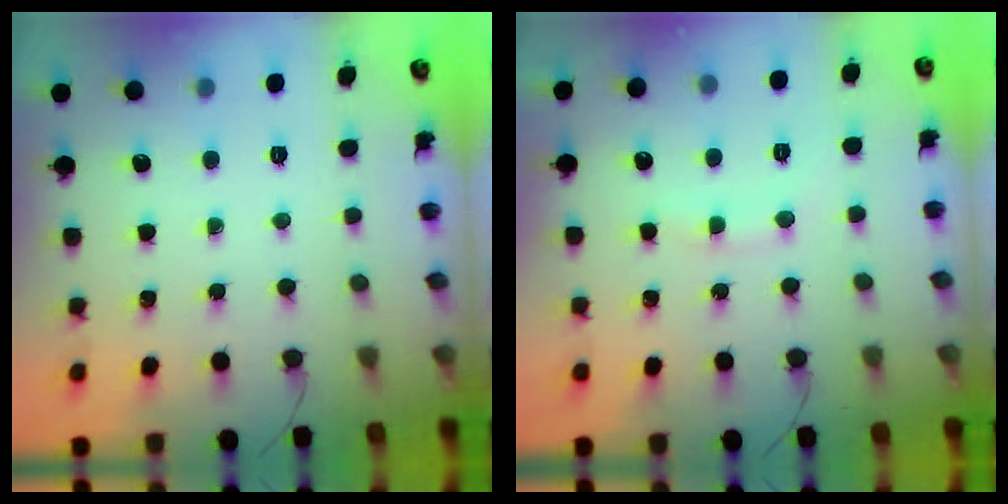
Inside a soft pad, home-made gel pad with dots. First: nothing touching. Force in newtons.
{"total": 6.2, "press": 6.1, "slide": 1.1}